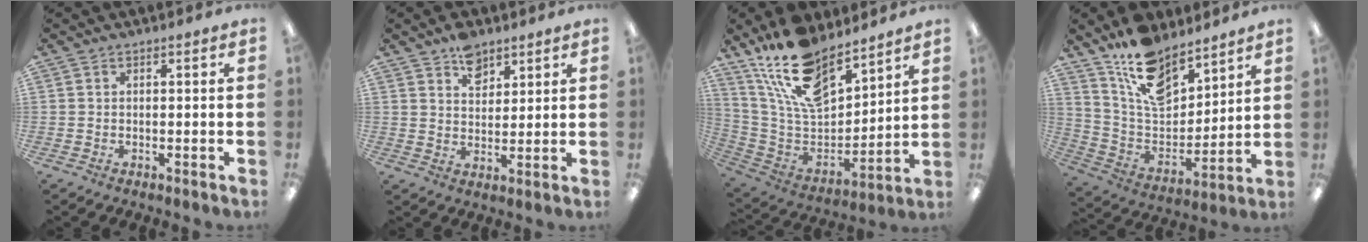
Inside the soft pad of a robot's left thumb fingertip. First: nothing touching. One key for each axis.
{"total": 6.5, "fx": 4.5, "fy": 3.7, "fz": 2.8, "tx": -0.037, "ty": -0.020, "tz": 0.078}
{"total": 18.7, "fx": 14.0, "fy": 8.0, "fz": 9.5, "tx": -0.188, "ty": -0.082, "tz": 0.254}
{"total": 15.1, "fx": 11.4, "fy": 7.1, "fz": 6.8, "tx": -0.133, "ty": -0.070, "tz": 0.212}